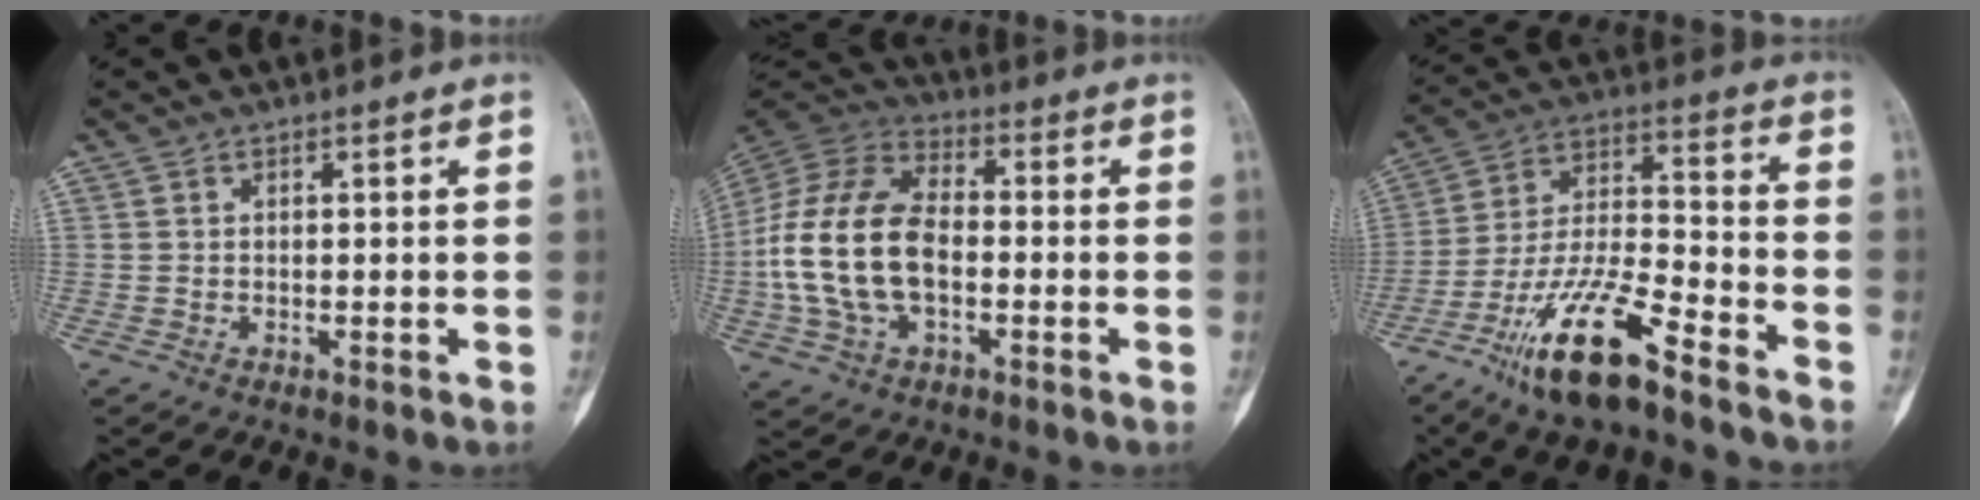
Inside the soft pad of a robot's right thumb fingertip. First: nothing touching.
{"total": 18.4, "force": [-2.2, 11.3, 14.3], "torque": [-0.289, 0.027, -0.042]}
{"total": 16.8, "force": [-11.0, 4.1, 12.1], "torque": [-0.233, 0.065, -0.203]}